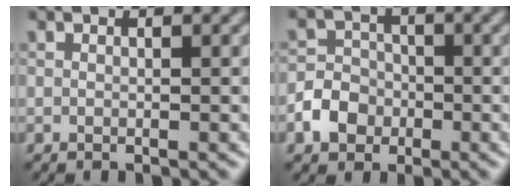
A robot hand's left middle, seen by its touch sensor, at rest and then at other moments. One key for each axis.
{"total": 3.5, "fx": -1.4, "fy": 2.9, "fz": 1.3, "tx": -0.015, "ty": 0.003, "tz": -0.032}